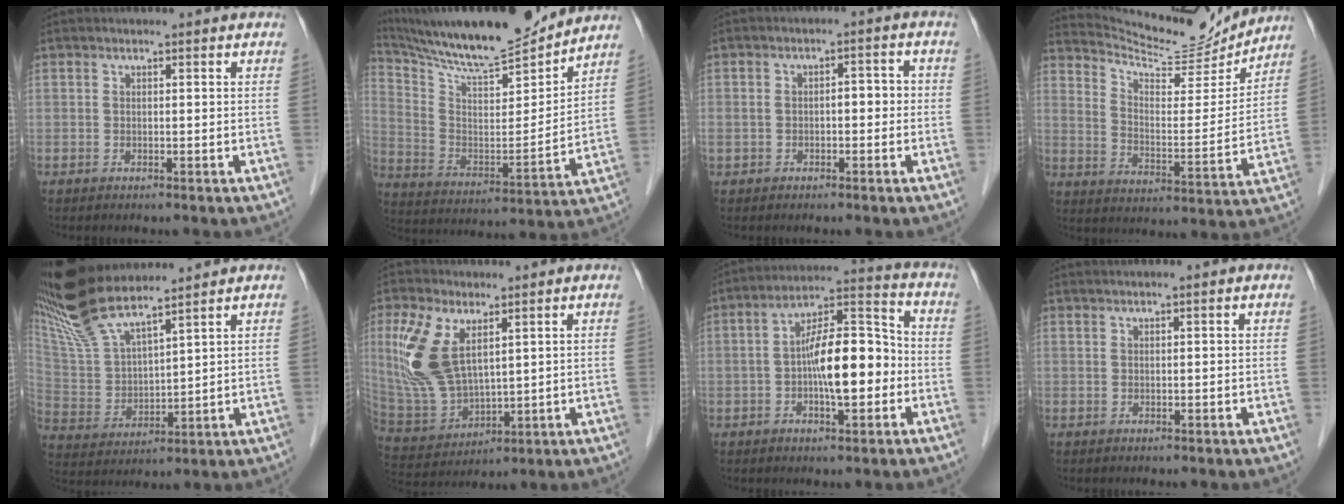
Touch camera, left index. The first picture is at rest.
{"total": 19.3, "force": [17.6, 1.7, 7.6], "torque": [-0.149, -0.014, 0.296]}
{"total": 3.7, "force": [-0.8, 2.3, 2.8], "torque": [-0.050, 0.032, -0.006]}
{"total": 15.3, "force": [15.0, 1.2, 2.6], "torque": [-0.057, -0.027, 0.229]}
{"total": 13.5, "force": [11.8, 1.8, 6.3], "torque": [-0.148, 0.013, 0.243]}
{"total": 11.1, "force": [4.1, 5.1, 8.9], "torque": [-0.214, 0.000, 0.096]}
{"total": 11.5, "force": [-2.2, 3.6, 10.6], "torque": [-0.191, 0.026, -0.037]}
{"total": 0.8, "force": [0.6, -0.2, 0.5], "torque": [-0.019, 0.005, 0.020]}